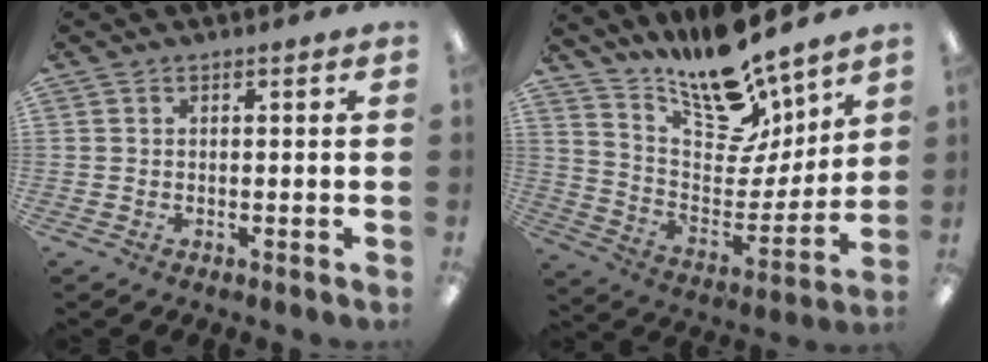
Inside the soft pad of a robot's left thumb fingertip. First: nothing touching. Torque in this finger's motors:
{"motor_torque": [0.93, 0.60, 1.11, -1.65, 0.22]}